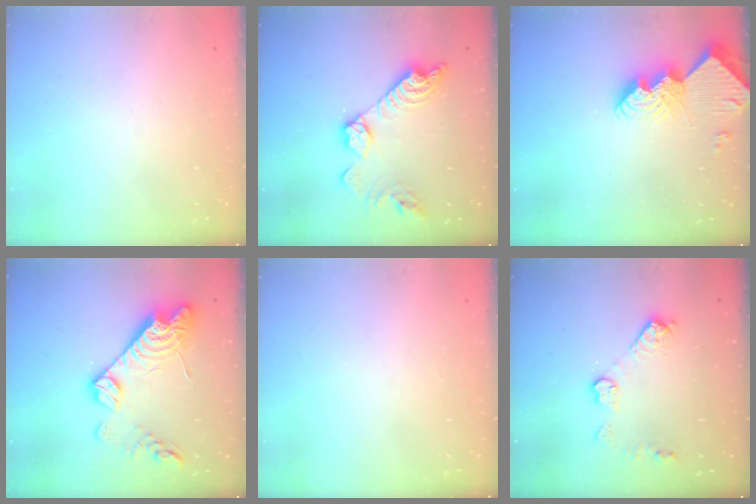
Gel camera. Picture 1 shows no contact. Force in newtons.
{"total": 15.4, "press": 15.4, "slide": 1.1}
{"total": 9.5, "press": 9.5, "slide": 0.8}
{"total": 17.1, "press": 17.0, "slide": 0.7}
{"total": 0.0}
{"total": 9.9, "press": 9.9, "slide": 0.6}